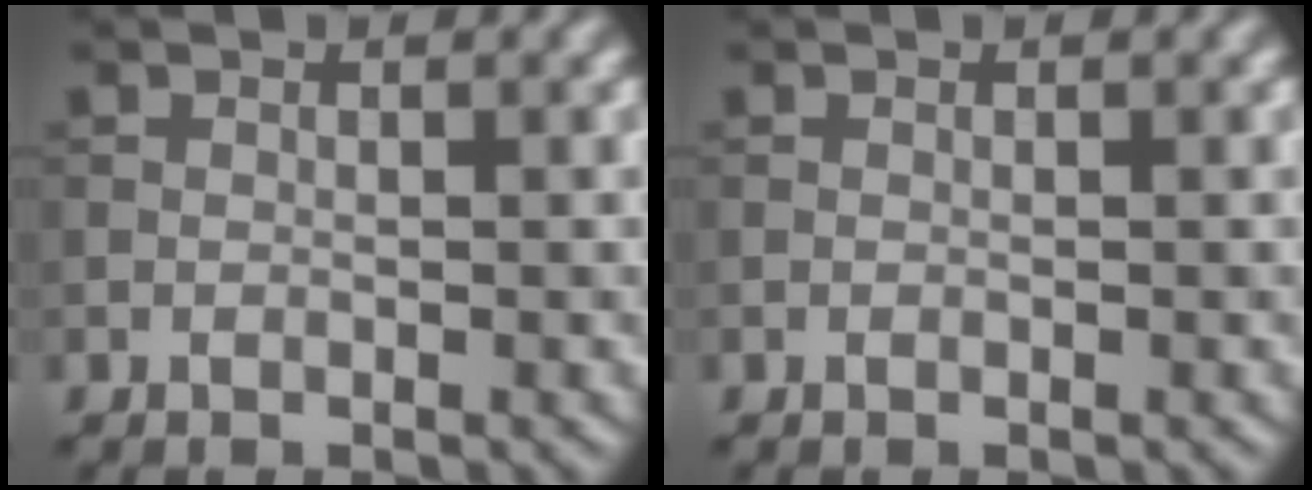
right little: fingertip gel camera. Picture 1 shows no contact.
{"total": 0.0}